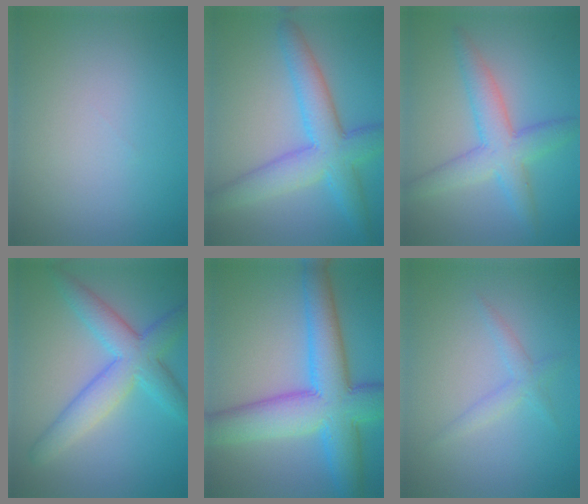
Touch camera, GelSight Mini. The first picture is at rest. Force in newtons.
{"total": 6.5, "press": 6.5, "slide": 0.1}
{"total": 4.7, "press": 4.7, "slide": 0.1}
{"total": 5.9, "press": 5.9, "slide": 0.2}
{"total": 10.5, "press": 10.5, "slide": 0.0}
{"total": 1.6, "press": 1.6, "slide": 0.1}